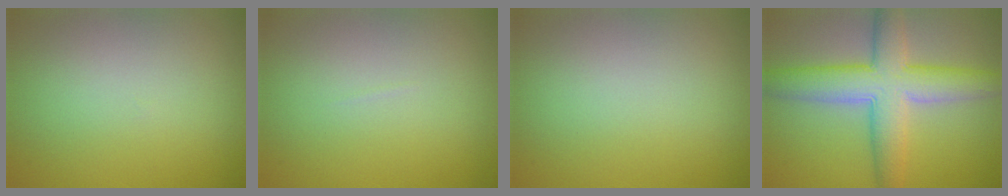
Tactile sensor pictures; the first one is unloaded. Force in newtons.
{"total": 0.0}
{"total": 0.0}
{"total": 7.6, "press": 7.6, "slide": 0.5}